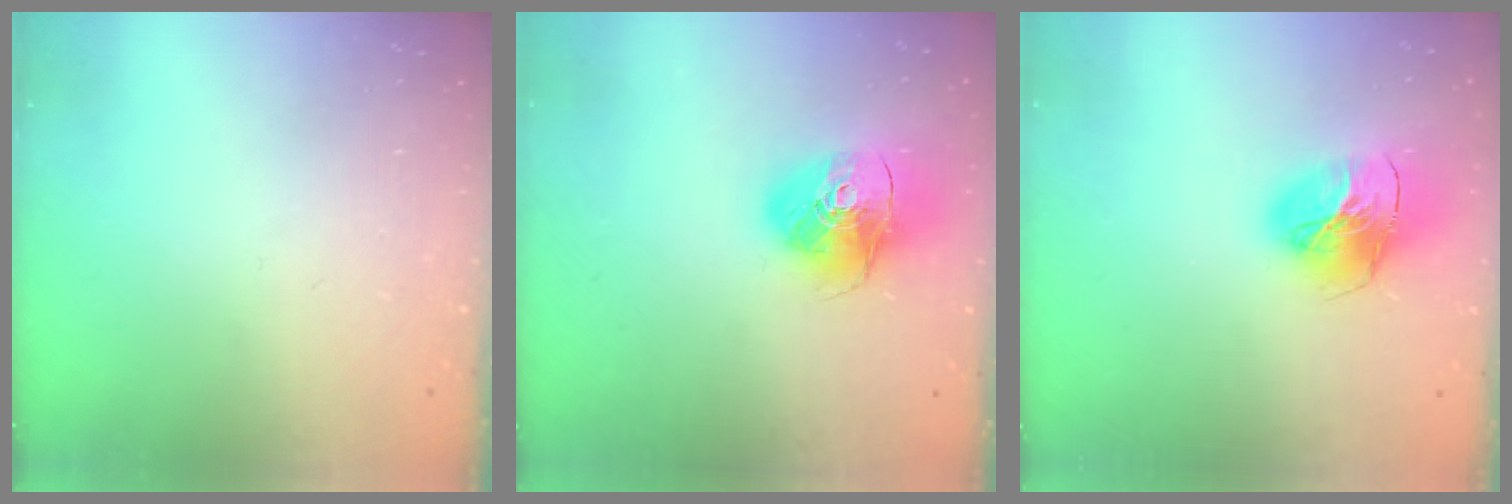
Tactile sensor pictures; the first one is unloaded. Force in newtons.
{"total": 14.5, "press": 14.4, "slide": 1.9}
{"total": 16.2, "press": 16.1, "slide": 1.6}